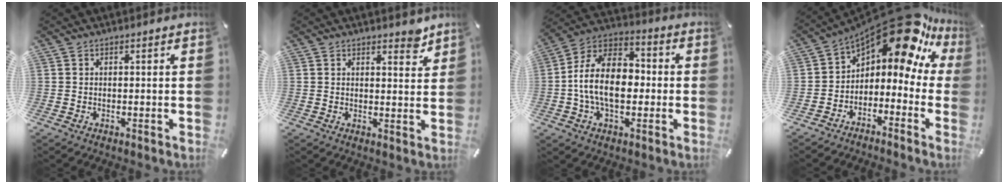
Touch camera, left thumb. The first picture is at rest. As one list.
[{"total": 4.0, "force": [3.3, 1.8, 1.4], "torque": [-0.001, -0.022, 0.054]}, {"total": 15.1, "force": [-2.5, 9.8, 11.2], "torque": [-0.234, 0.018, -0.050]}, {"total": 16.6, "force": [11.1, 6.7, 10.3], "torque": [-0.155, -0.084, 0.185]}]